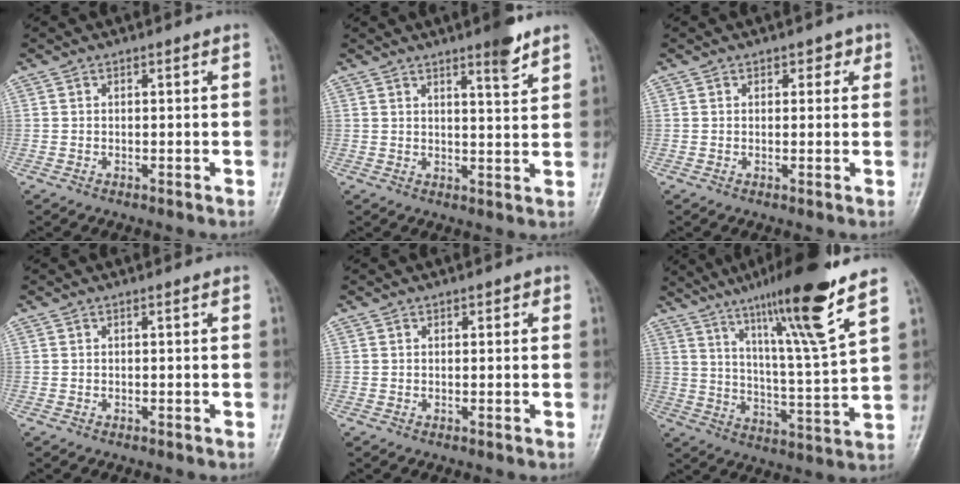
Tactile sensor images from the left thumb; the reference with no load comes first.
{"total": 5.1, "force": [3.6, 0.7, 3.6], "torque": [-0.043, -0.026, 0.051]}
{"total": 2.3, "force": [1.0, 1.7, 1.2], "torque": [0.009, -0.001, 0.008]}
{"total": 0.0}
{"total": 1.3, "force": [0.6, 0.9, 0.7], "torque": [0.002, 0.000, 0.005]}
{"total": 18.1, "force": [11.5, 0.7, 14.0], "torque": [-0.221, -0.055, 0.188]}